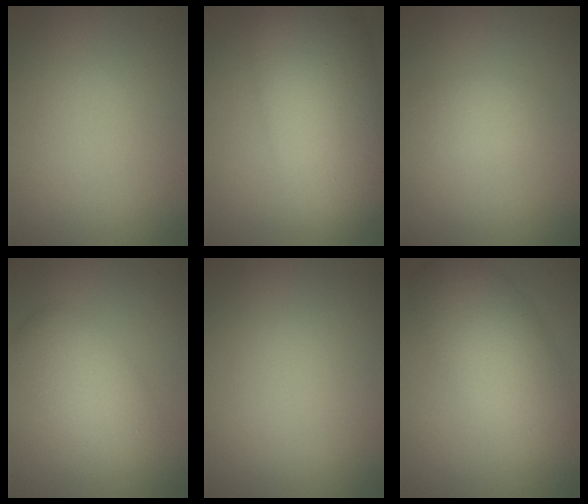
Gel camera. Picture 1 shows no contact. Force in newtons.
{"total": 11.5, "press": 11.5, "slide": 0.2}
{"total": 1.7, "press": 1.7, "slide": 0.0}
{"total": 4.1, "press": 4.1, "slide": 0.2}
{"total": 0.0}
{"total": 6.9, "press": 6.9, "slide": 0.1}